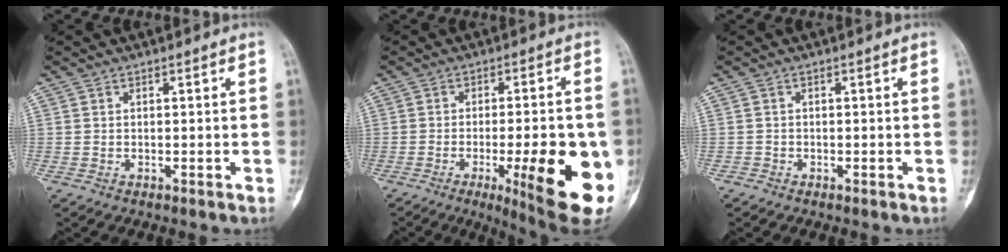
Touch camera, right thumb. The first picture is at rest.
{"total": 18.4, "force": [-5.1, 4.6, 17.0], "torque": [-0.178, -0.004, -0.053]}
{"total": 0.9, "force": [-0.7, 0.5, -0.3], "torque": [0.008, 0.004, -0.021]}